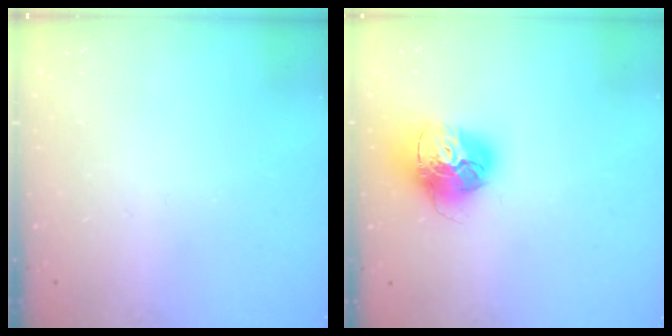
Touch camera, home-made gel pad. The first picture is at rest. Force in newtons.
{"total": 16.2, "press": 16.1, "slide": 1.6}